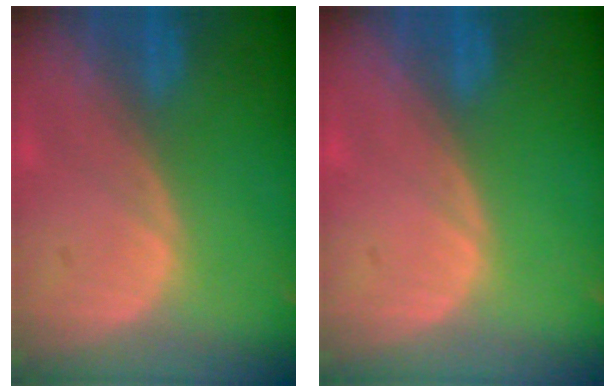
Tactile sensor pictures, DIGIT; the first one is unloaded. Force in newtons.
{"total": 0.0}